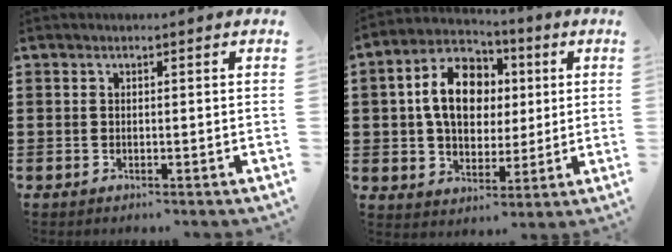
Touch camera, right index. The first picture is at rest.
{"total": 12.0, "force": [1.5, 8.4, 8.4], "torque": [-0.174, 0.012, 0.022]}